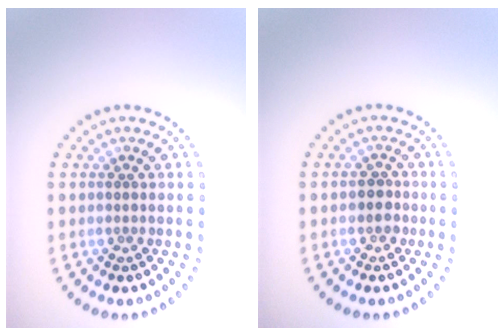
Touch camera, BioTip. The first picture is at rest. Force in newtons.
{"total": 1.6, "press": 1.4, "slide": 0.8}